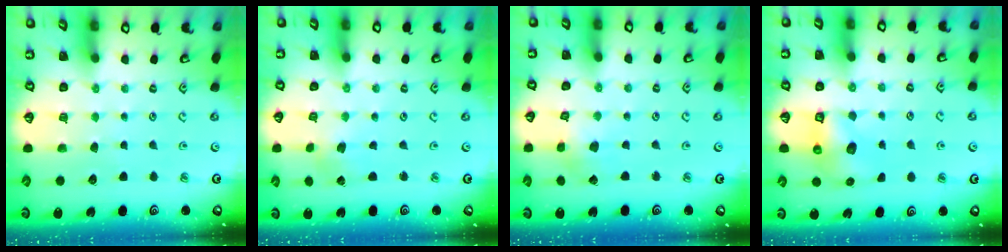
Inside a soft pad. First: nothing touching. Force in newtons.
{"total": 2.6, "press": 2.6, "slide": 0.4}
{"total": 2.9, "press": 2.9, "slide": 0.2}
{"total": 6.4, "press": 6.4, "slide": 0.7}